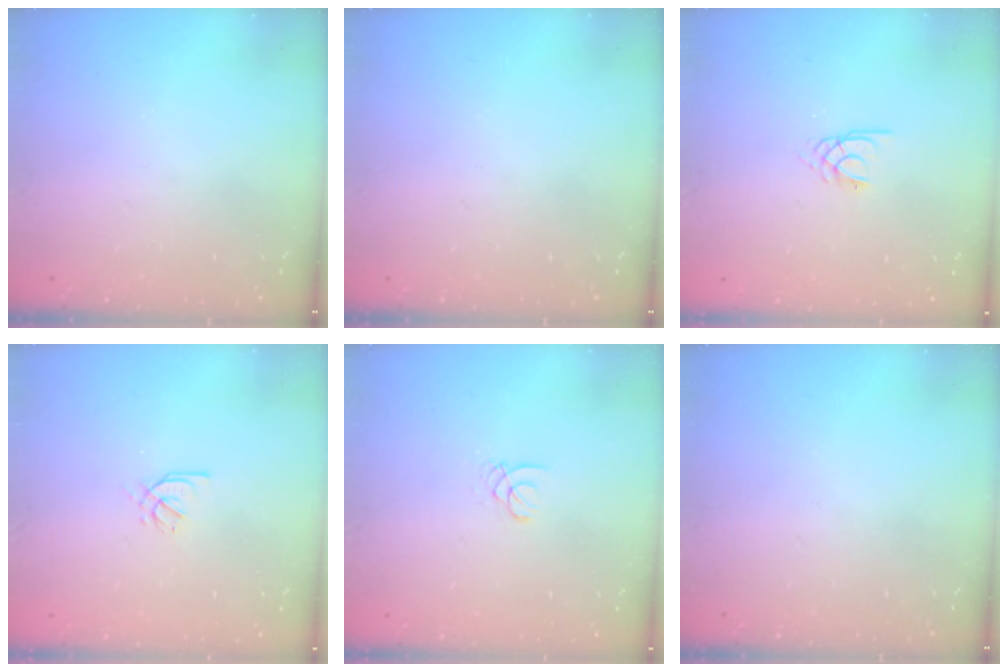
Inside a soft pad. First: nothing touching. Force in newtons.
{"total": 0.0}
{"total": 1.7, "press": 1.7, "slide": 0.3}
{"total": 2.6, "press": 2.5, "slide": 0.7}
{"total": 1.0, "press": 1.0, "slide": 0.1}
{"total": 0.0}